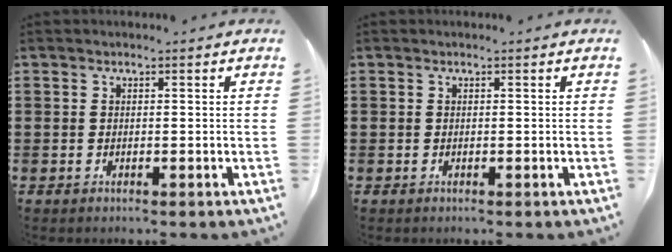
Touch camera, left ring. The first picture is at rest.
{"total": 0.0}